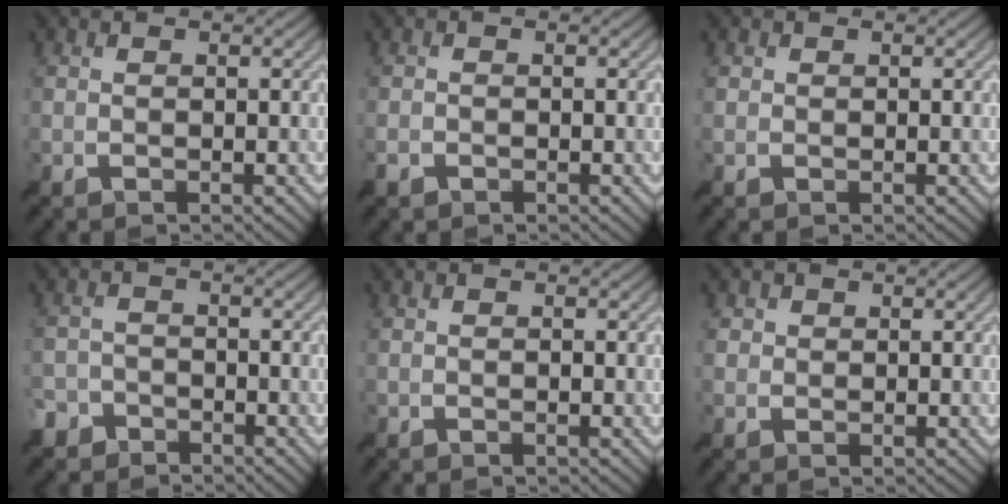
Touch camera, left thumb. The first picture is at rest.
{"total": 1.2, "force": [-0.9, 0.6, 0.5], "torque": [-0.013, -0.002, -0.020]}
{"total": 0.7, "force": [0.2, 0.7, 0.1], "torque": [0.000, -0.003, 0.003]}
{"total": 3.6, "force": [-2.8, 2.2, 0.6], "torque": [-0.014, 0.002, -0.059]}
{"total": 0.0}
{"total": 1.7, "force": [0.5, 1.6, 0.4], "torque": [-0.007, -0.004, 0.006]}